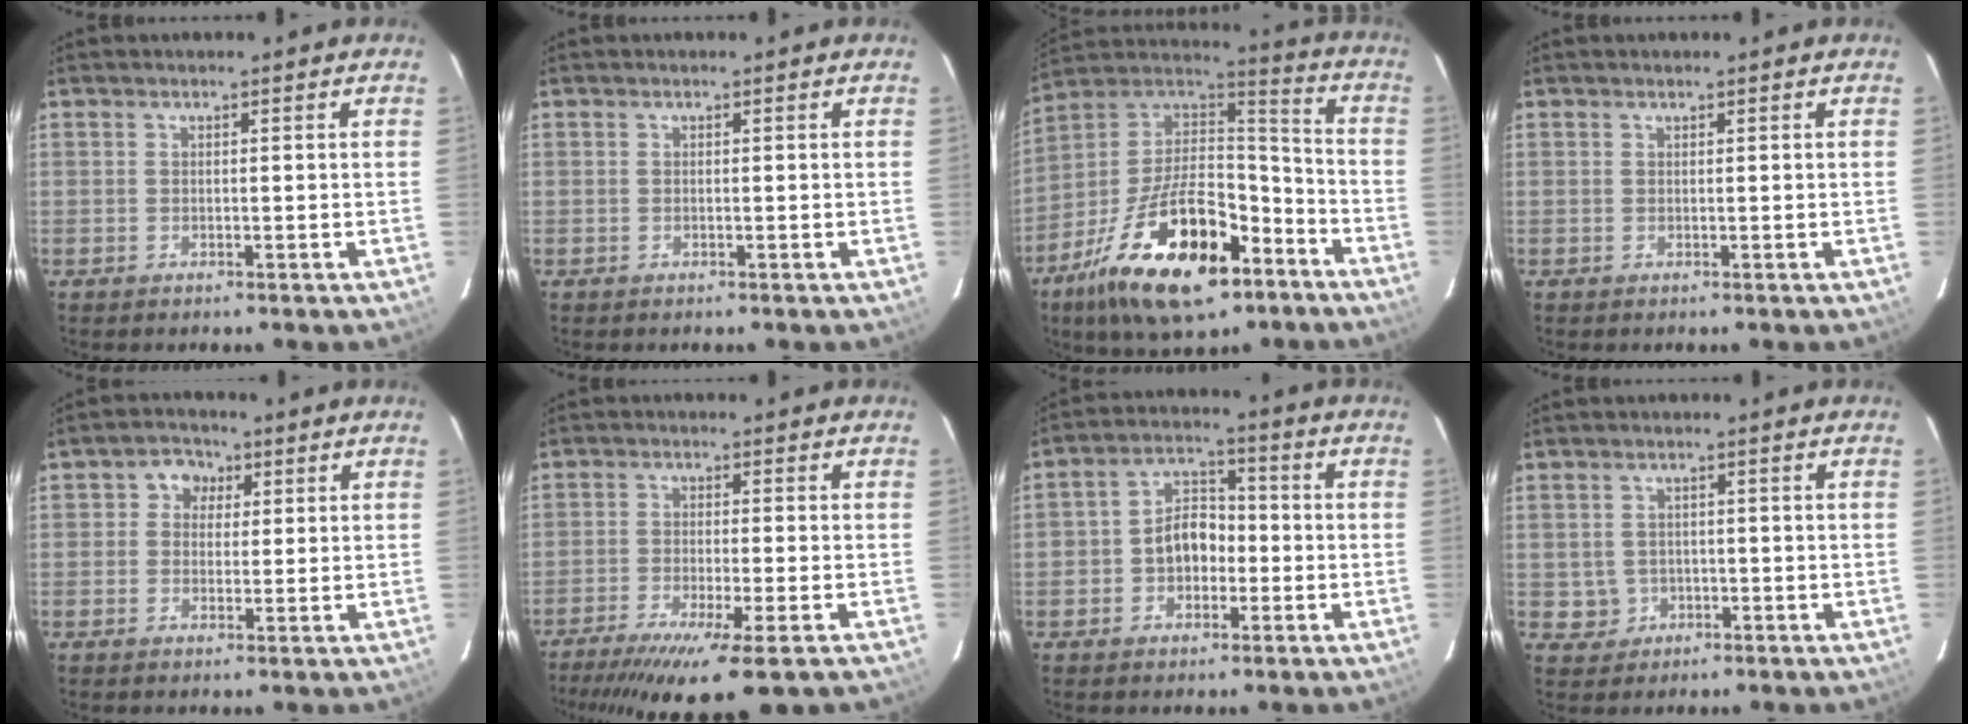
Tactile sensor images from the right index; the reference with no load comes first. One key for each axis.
{"total": 0.0}
{"total": 25.3, "fx": -12.9, "fy": 11.9, "fz": 18.2, "tx": -0.349, "ty": -0.004, "tz": -0.209}
{"total": 0.0}
{"total": 4.3, "fx": 1.1, "fy": 4.0, "fz": 1.3, "tx": -0.013, "ty": 0.015, "tz": 0.013}
{"total": 13.5, "fx": -9.3, "fy": 1.5, "fz": 9.6, "tx": -0.189, "ty": -0.046, "tz": -0.151}
{"total": 7.3, "fx": -1.7, "fy": 5.6, "fz": 4.3, "tx": -0.079, "ty": 0.024, "tz": -0.023}
{"total": 3.4, "fx": -0.4, "fy": 3.3, "fz": 0.3, "tx": -0.012, "ty": 0.007, "tz": 0.004}